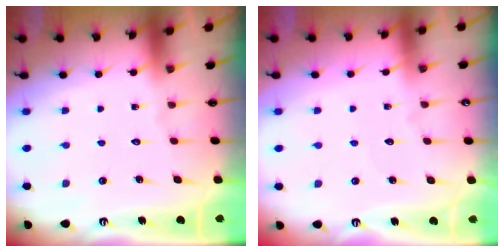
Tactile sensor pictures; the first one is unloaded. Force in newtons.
{"total": 2.1, "press": 2.1, "slide": 0.1}